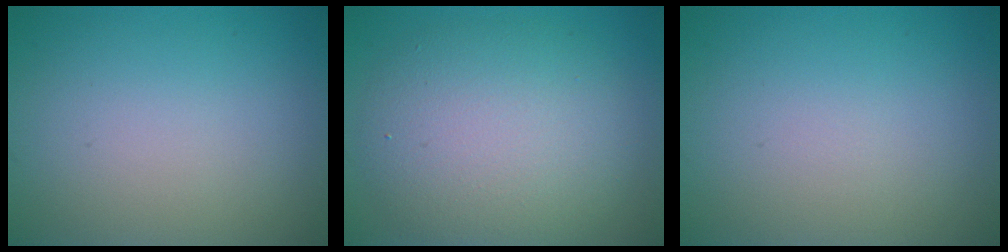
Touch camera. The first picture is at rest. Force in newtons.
{"total": 7.5, "press": 7.5, "slide": 0.4}
{"total": 0.0}